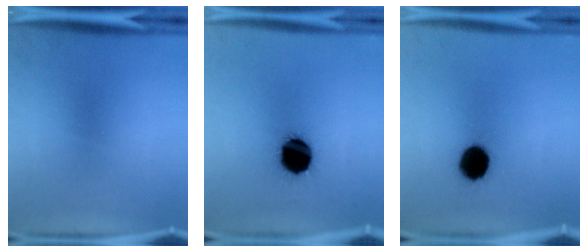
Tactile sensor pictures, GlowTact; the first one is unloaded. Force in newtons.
{"total": 15.5}
{"total": 10.5}